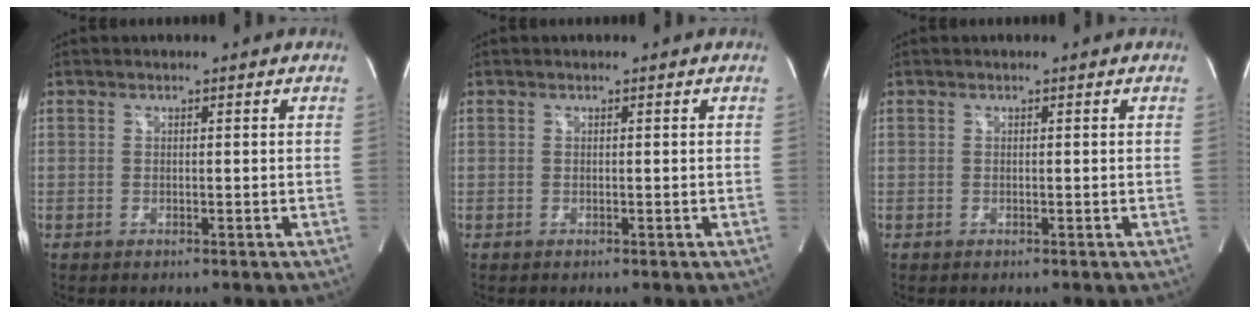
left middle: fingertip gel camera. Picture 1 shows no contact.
{"total": 0.0}
{"total": 0.0}